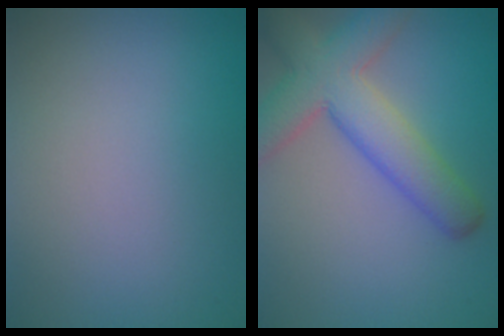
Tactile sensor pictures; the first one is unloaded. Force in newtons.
{"total": 7.1, "press": 7.0, "slide": 0.4}